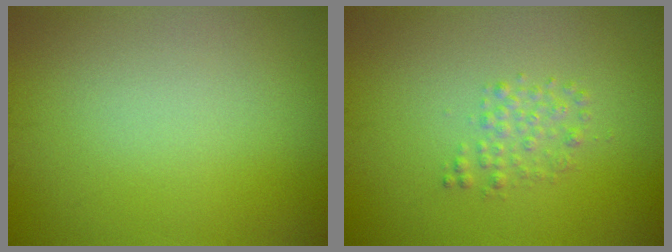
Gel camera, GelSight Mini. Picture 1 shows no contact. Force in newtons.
{"total": 1.5, "press": 1.5, "slide": 0.0}